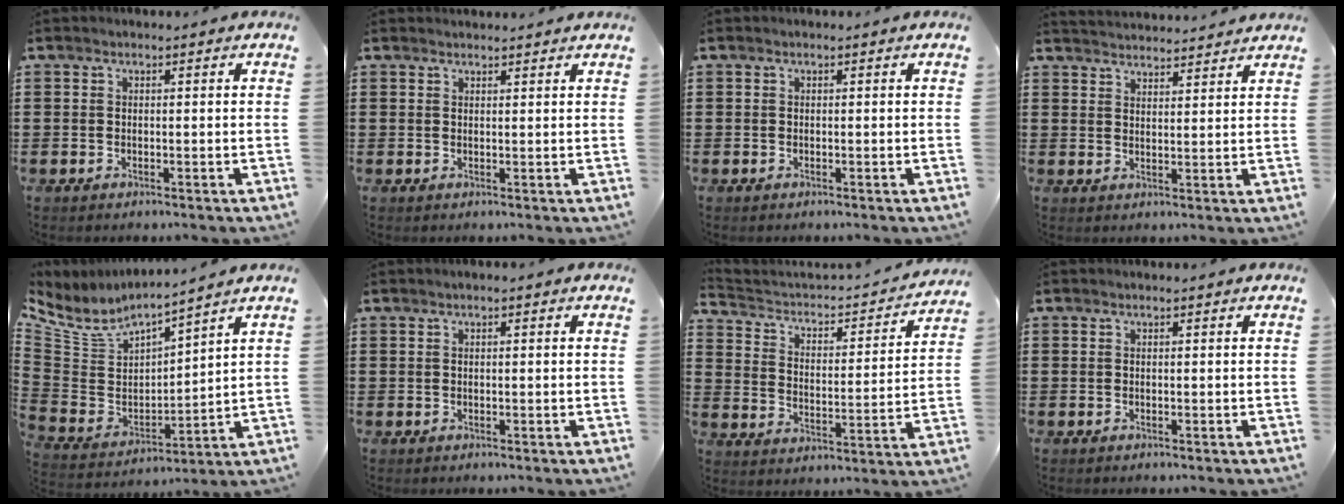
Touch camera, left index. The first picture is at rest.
{"total": 1.1, "force": [1.1, -0.1, 0.1], "torque": [-0.004, -0.003, 0.022]}
{"total": 0.0}
{"total": 2.9, "force": [2.9, -0.4, -0.2], "torque": [-0.005, -0.013, 0.053]}
{"total": 5.7, "force": [5.0, 1.8, 1.9], "torque": [-0.069, -0.042, 0.084]}
{"total": 0.5, "force": [0.1, 0.0, 0.5], "torque": [-0.009, -0.002, 0.002]}
{"total": 2.4, "force": [2.0, 1.0, 0.7], "torque": [-0.036, -0.024, 0.020]}
{"total": 0.0}